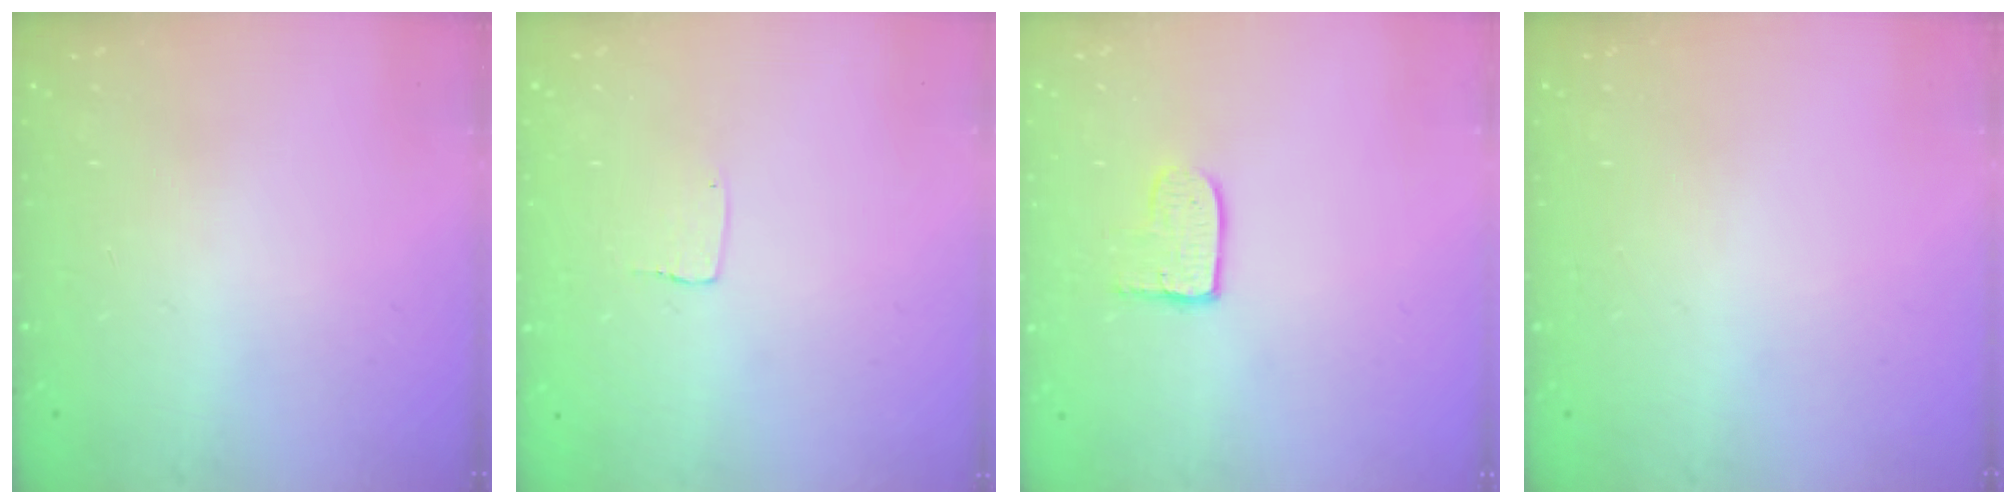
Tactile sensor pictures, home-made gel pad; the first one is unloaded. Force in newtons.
{"total": 3.8, "press": 3.8, "slide": 0.1}
{"total": 5.7, "press": 5.7, "slide": 0.5}
{"total": 0.0}